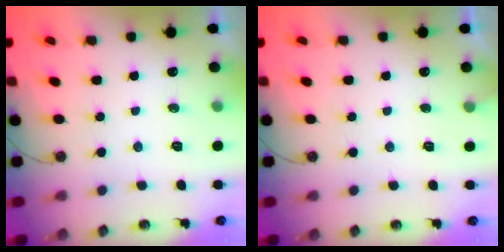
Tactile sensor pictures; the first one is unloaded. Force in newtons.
{"total": 2.9, "press": 2.9, "slide": 0.2}